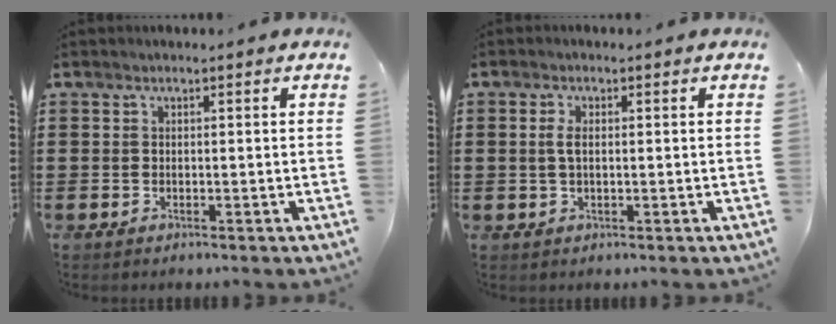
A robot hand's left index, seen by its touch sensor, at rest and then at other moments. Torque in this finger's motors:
{"motor_torque": [-0.04, 0.36, 0.19, 0.02]}